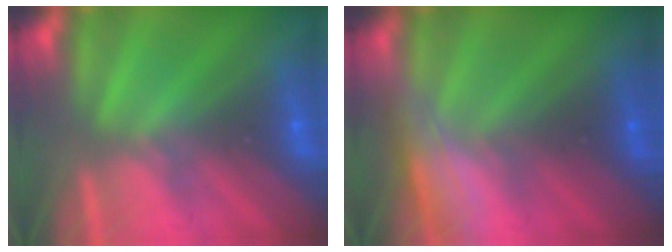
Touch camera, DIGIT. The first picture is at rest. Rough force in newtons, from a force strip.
{"total": 3.0}